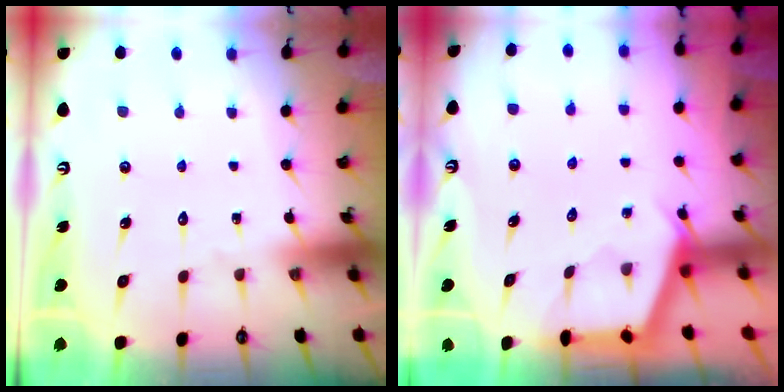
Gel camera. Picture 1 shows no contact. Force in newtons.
{"total": 2.9, "press": 2.9, "slide": 0.3}